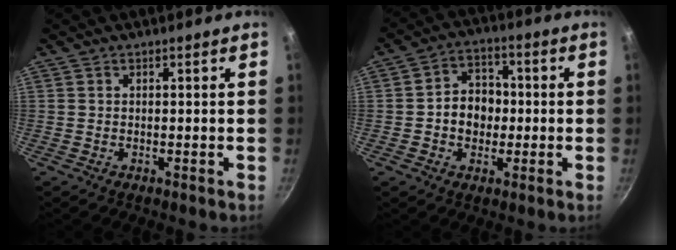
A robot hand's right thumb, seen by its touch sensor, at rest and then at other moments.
{"total": 10.4, "force": [-0.7, 8.4, 6.2], "torque": [-0.061, 0.021, -0.021]}